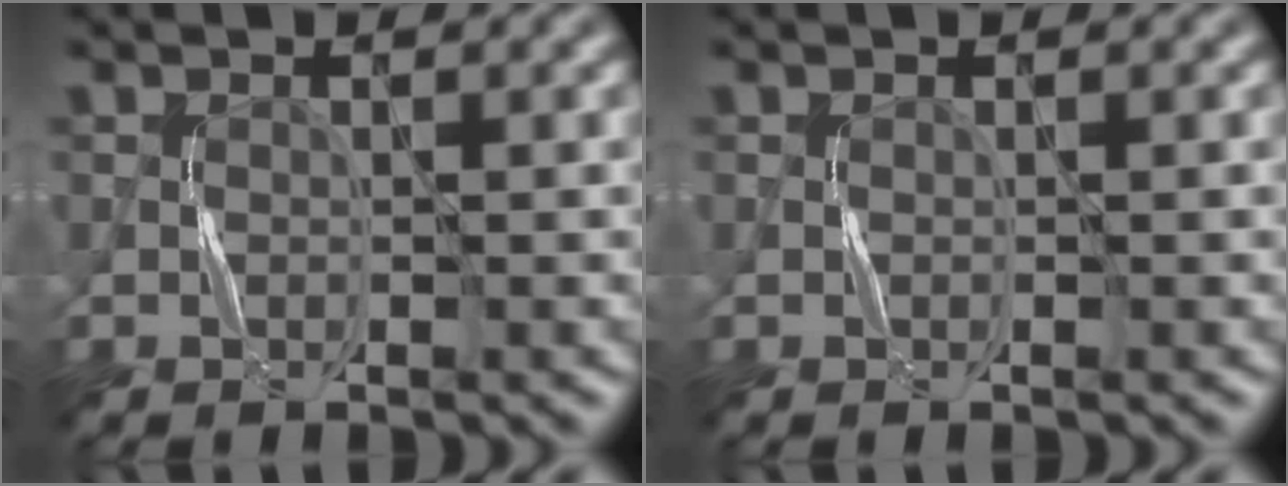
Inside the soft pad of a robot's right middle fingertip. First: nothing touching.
{"total": 0.0}